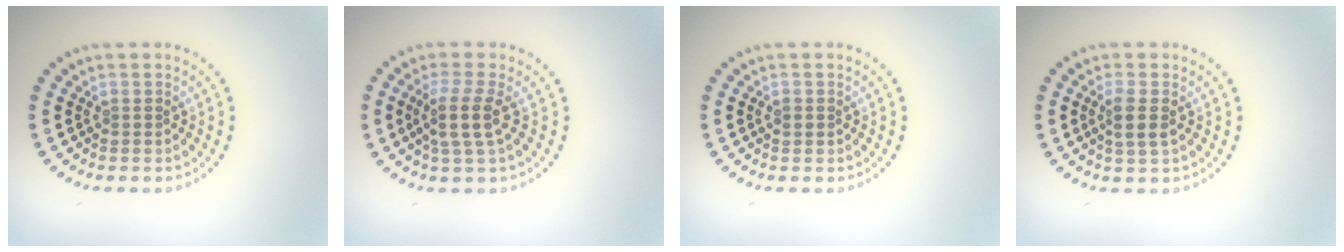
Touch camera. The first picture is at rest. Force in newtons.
{"total": 2.9, "press": 2.3, "slide": 1.7}
{"total": 1.0, "press": 1.0, "slide": 0.2}
{"total": 2.0, "press": 1.8, "slide": 0.9}